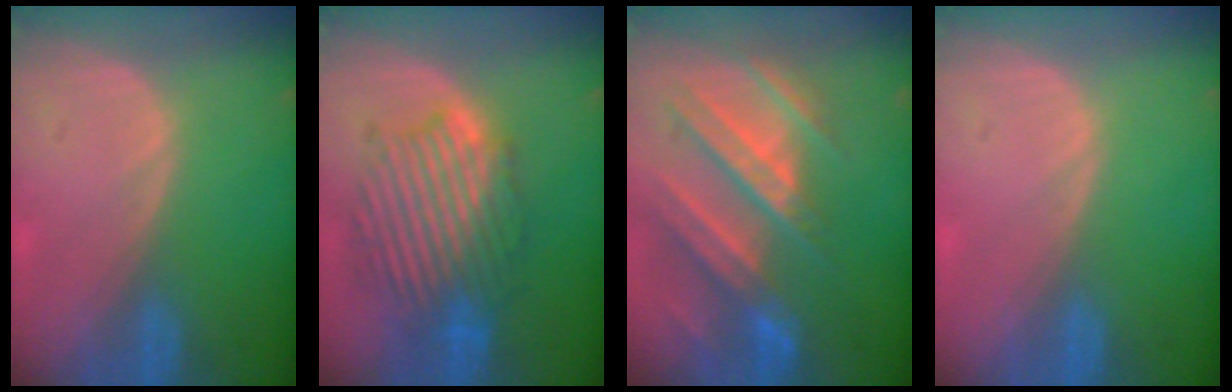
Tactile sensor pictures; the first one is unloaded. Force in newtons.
{"total": 9.4, "press": 9.4, "slide": 0.2}
{"total": 10.8, "press": 9.7, "slide": 4.8}
{"total": 0.0}